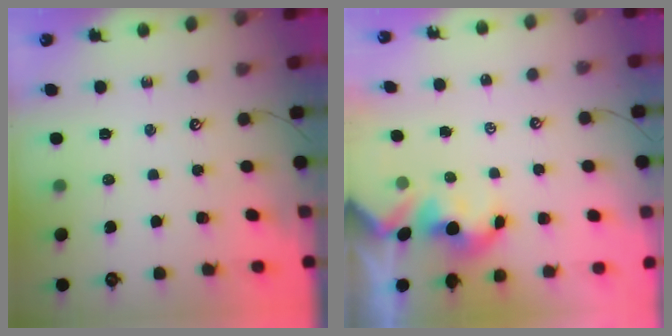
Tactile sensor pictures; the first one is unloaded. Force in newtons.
{"total": 1.8, "press": 1.7, "slide": 0.4}